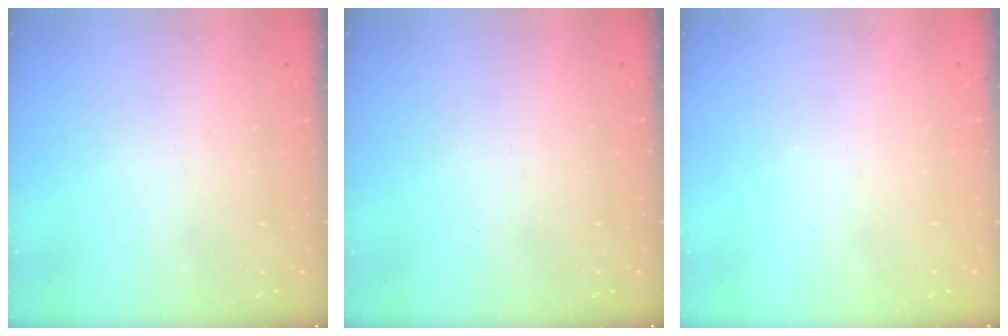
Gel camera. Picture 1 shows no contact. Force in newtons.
{"total": 0.0}
{"total": 0.0}